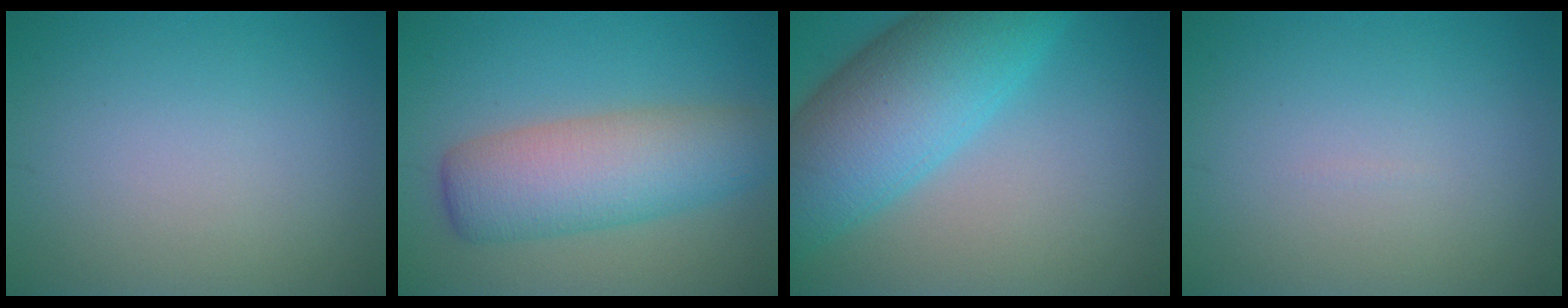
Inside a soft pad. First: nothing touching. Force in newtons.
{"total": 7.1, "press": 7.1, "slide": 0.3}
{"total": 10.5, "press": 10.5, "slide": 0.4}
{"total": 0.0}